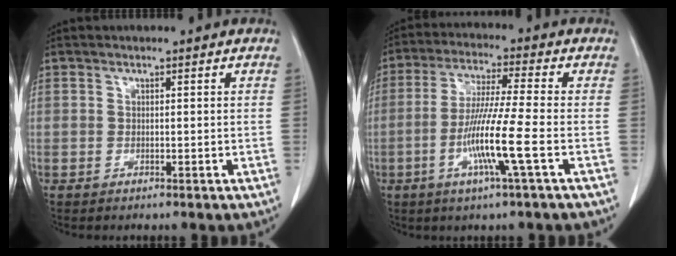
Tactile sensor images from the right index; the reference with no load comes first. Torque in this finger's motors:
{"motor_torque": [1.46, -0.67, 0.77, 0.21]}